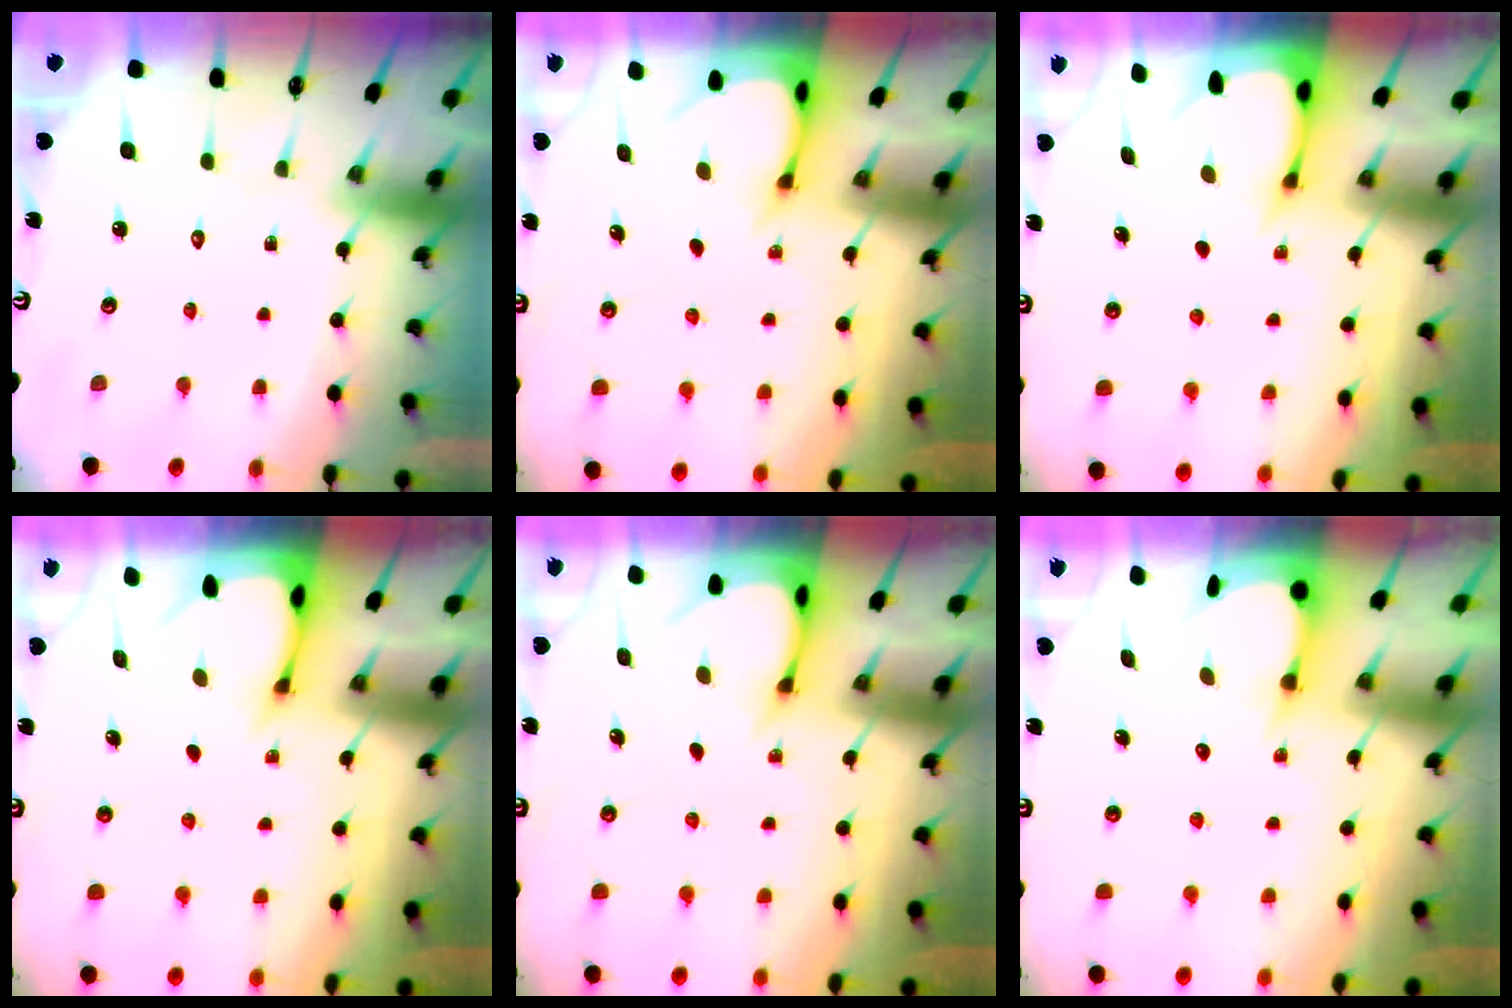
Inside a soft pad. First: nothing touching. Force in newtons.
{"total": 3.0, "press": 3.0, "slide": 0.2}
{"total": 2.6, "press": 2.6, "slide": 0.3}
{"total": 2.4, "press": 2.4, "slide": 0.1}
{"total": 3.0, "press": 3.0, "slide": 0.2}
{"total": 3.5, "press": 3.5, "slide": 0.4}